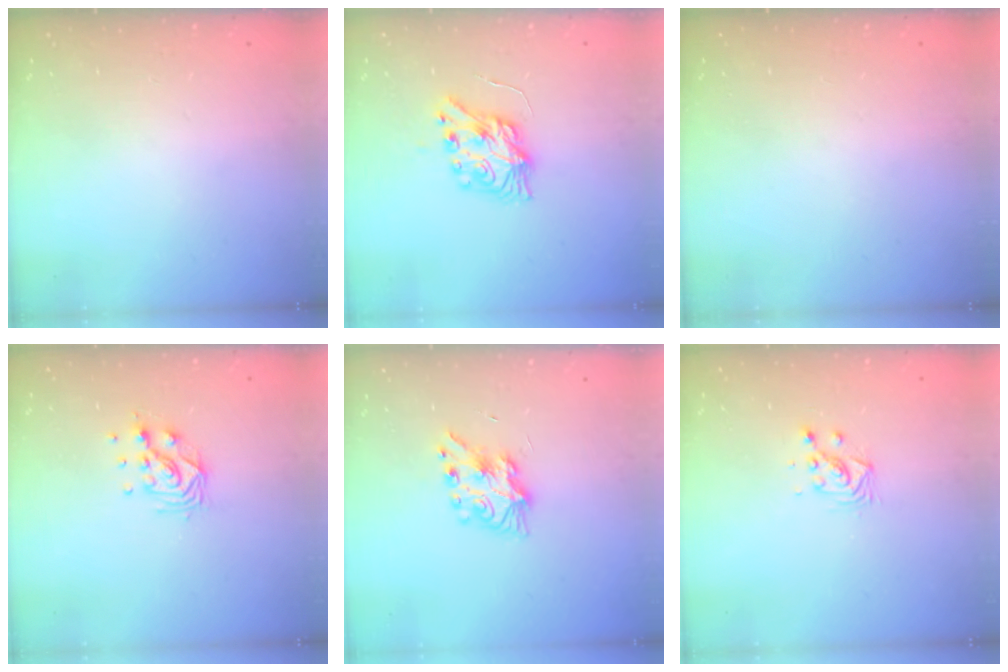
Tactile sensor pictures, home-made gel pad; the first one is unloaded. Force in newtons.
{"total": 8.1, "press": 8.1, "slide": 0.2}
{"total": 0.0}
{"total": 9.6, "press": 9.5, "slide": 0.8}
{"total": 7.6, "press": 7.6, "slide": 0.6}
{"total": 3.7, "press": 3.7, "slide": 0.3}